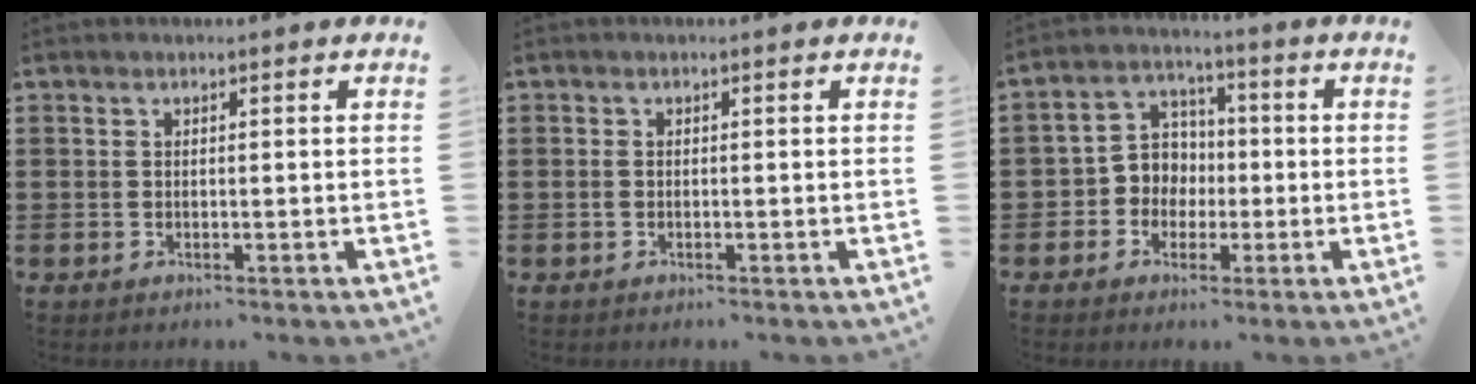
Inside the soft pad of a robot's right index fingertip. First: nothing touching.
{"total": 0.7, "force": [-0.2, 0.3, 0.7], "torque": [-0.023, -0.004, -0.006]}
{"total": 5.4, "force": [-1.1, 5.1, 1.4], "torque": [-0.043, 0.014, -0.023]}